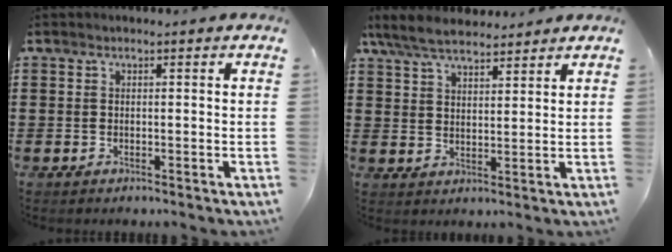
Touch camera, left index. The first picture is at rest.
{"total": 6.4, "force": [5.6, 2.0, 2.6], "torque": [-0.068, -0.006, 0.104]}